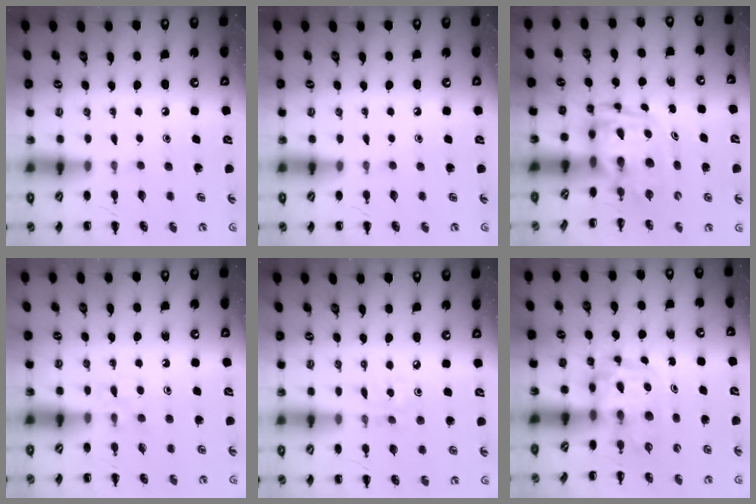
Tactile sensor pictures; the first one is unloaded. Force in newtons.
{"total": 0.0}
{"total": 4.0, "press": 3.9, "slide": 0.9}
{"total": 5.8, "press": 5.6, "slide": 1.6}
{"total": 2.4, "press": 2.2, "slide": 0.8}
{"total": 3.5, "press": 3.5, "slide": 0.6}